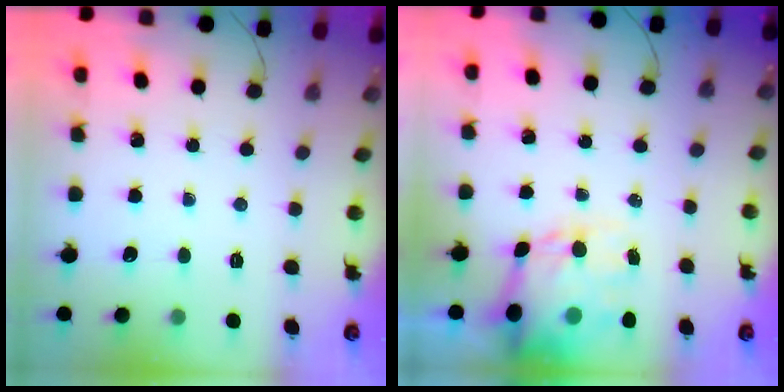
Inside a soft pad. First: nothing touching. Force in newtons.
{"total": 13.6, "press": 13.2, "slide": 3.4}